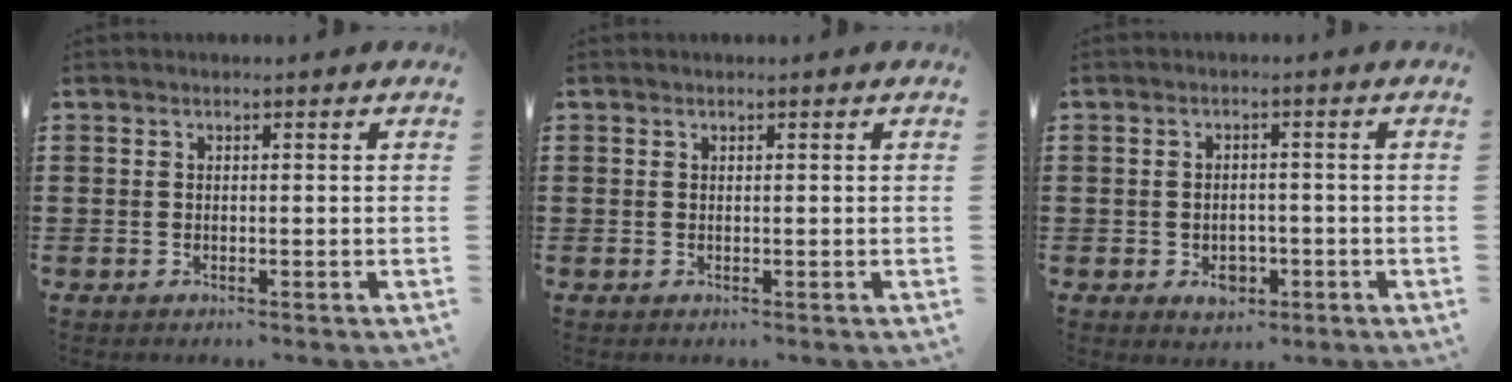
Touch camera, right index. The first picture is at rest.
{"total": 0.0}
{"total": 3.1, "force": [-1.3, 1.9, 2.0], "torque": [-0.033, -0.003, -0.025]}